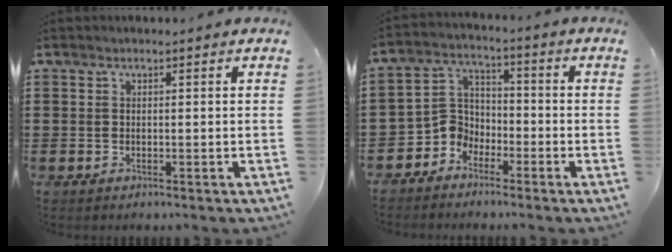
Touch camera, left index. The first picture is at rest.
{"total": 5.3, "force": [-3.8, 3.6, 0.6], "torque": [-0.043, 0.005, -0.086]}